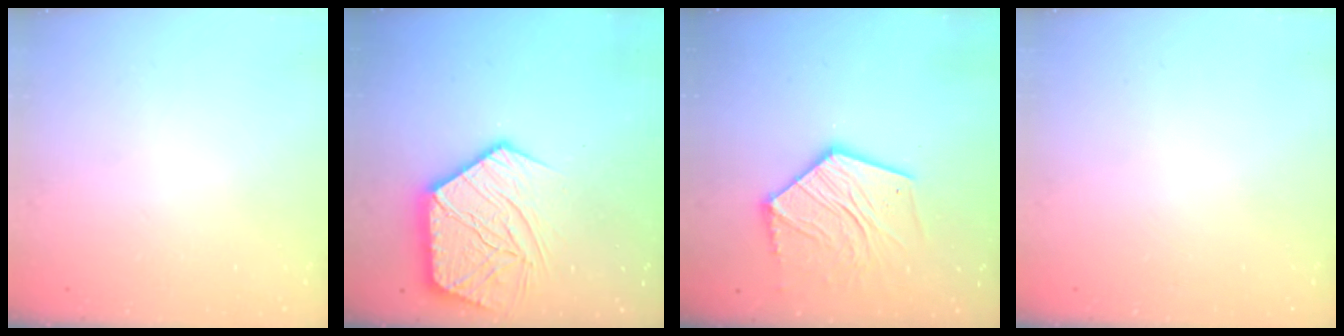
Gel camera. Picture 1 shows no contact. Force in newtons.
{"total": 16.2, "press": 16.1, "slide": 1.1}
{"total": 16.7, "press": 16.6, "slide": 1.6}
{"total": 0.0}